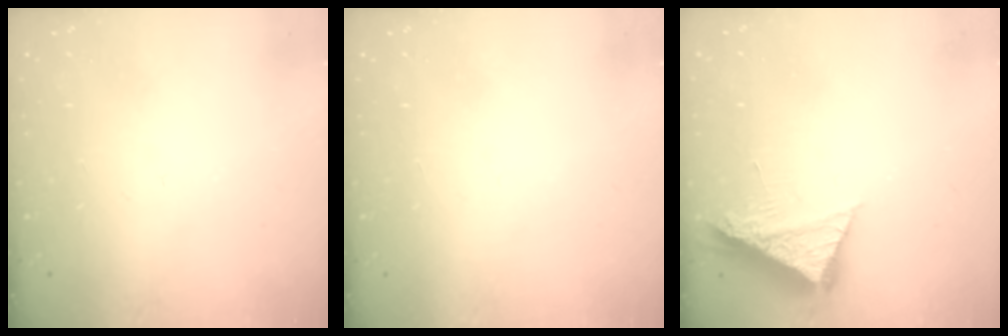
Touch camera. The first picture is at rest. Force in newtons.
{"total": 1.5, "press": 1.5, "slide": 0.1}
{"total": 8.1, "press": 8.1, "slide": 0.8}